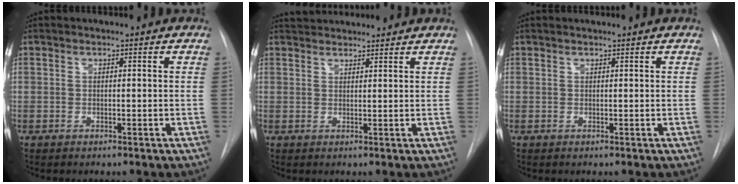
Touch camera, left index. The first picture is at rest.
{"total": 2.7, "force": [2.6, 0.4, 0.4], "torque": [-0.007, 0.027, 0.034]}
{"total": 1.2, "force": [1.1, -0.1, 0.3], "torque": [-0.004, 0.016, 0.023]}